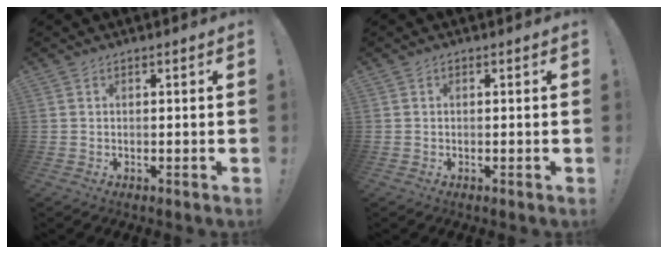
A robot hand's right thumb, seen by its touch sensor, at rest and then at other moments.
{"total": 0.0}